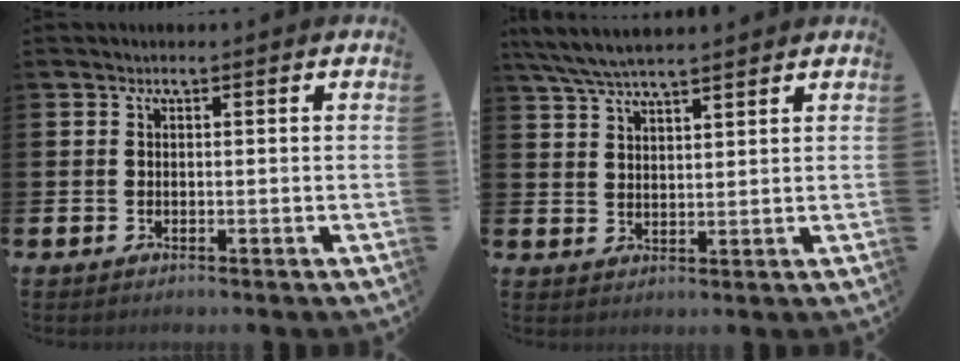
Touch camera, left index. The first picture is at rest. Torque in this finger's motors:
{"motor_torque": [0.70, -0.96, 1.04, 0.21]}